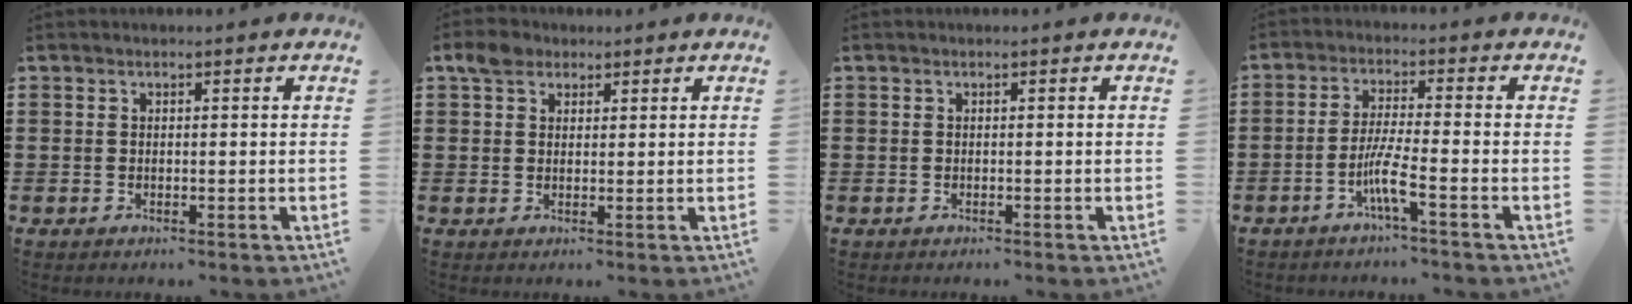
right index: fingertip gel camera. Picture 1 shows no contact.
{"total": 3.4, "force": [2.1, 2.2, 1.4], "torque": [-0.030, 0.009, 0.036]}
{"total": 0.0}
{"total": 5.6, "force": [-2.8, 0.2, 4.9], "torque": [-0.104, -0.012, -0.056]}